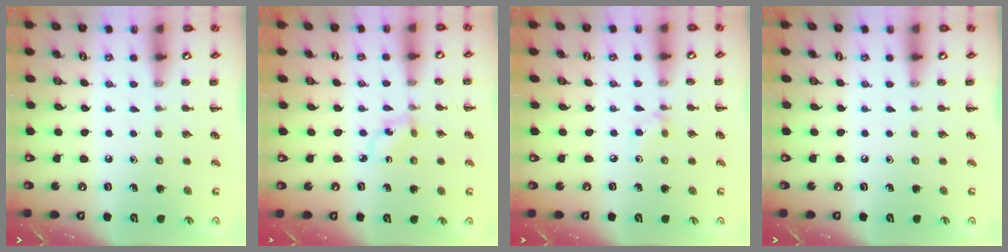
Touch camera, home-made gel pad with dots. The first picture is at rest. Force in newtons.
{"total": 1.5, "press": 1.4, "slide": 0.4}
{"total": 3.5, "press": 3.3, "slide": 1.2}
{"total": 0.0}